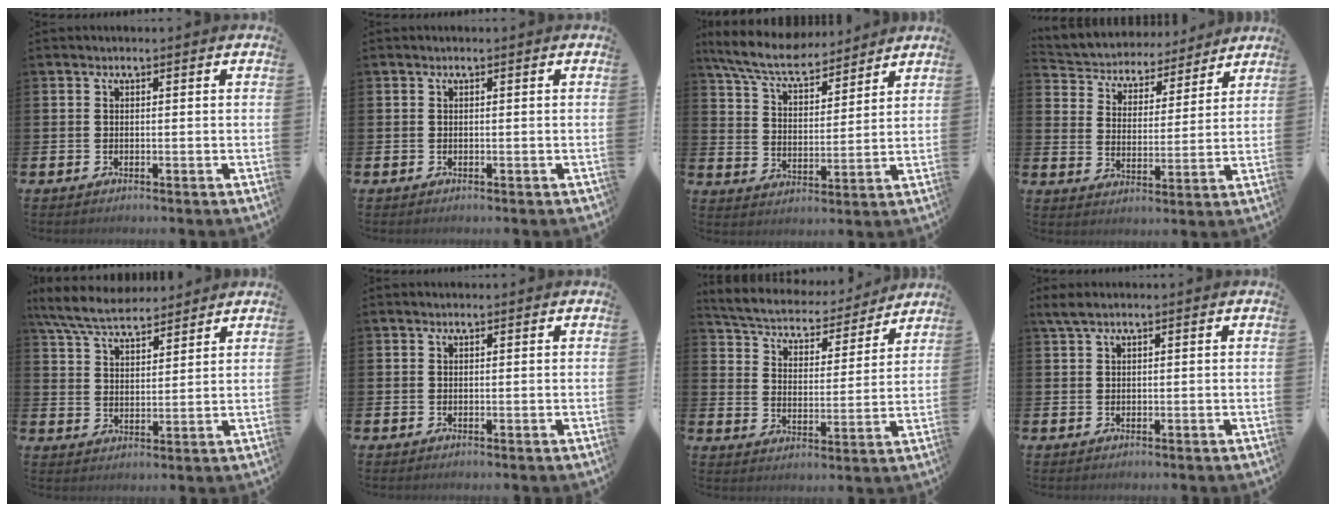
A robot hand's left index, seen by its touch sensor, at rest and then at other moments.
{"total": 0.0}
{"total": 7.7, "force": [7.1, 1.7, 2.6], "torque": [-0.085, -0.035, 0.127]}
{"total": 5.1, "force": [4.7, 1.9, -0.2], "torque": [-0.031, -0.043, 0.077]}
{"total": 7.1, "force": [6.6, 1.5, 2.1], "torque": [-0.070, -0.022, 0.122]}
{"total": 0.0}
{"total": 5.2, "force": [4.9, 1.6, 0.8], "torque": [-0.047, -0.043, 0.080]}
{"total": 1.7, "force": [1.2, 0.3, 1.1], "torque": [-0.027, 0.005, 0.022]}